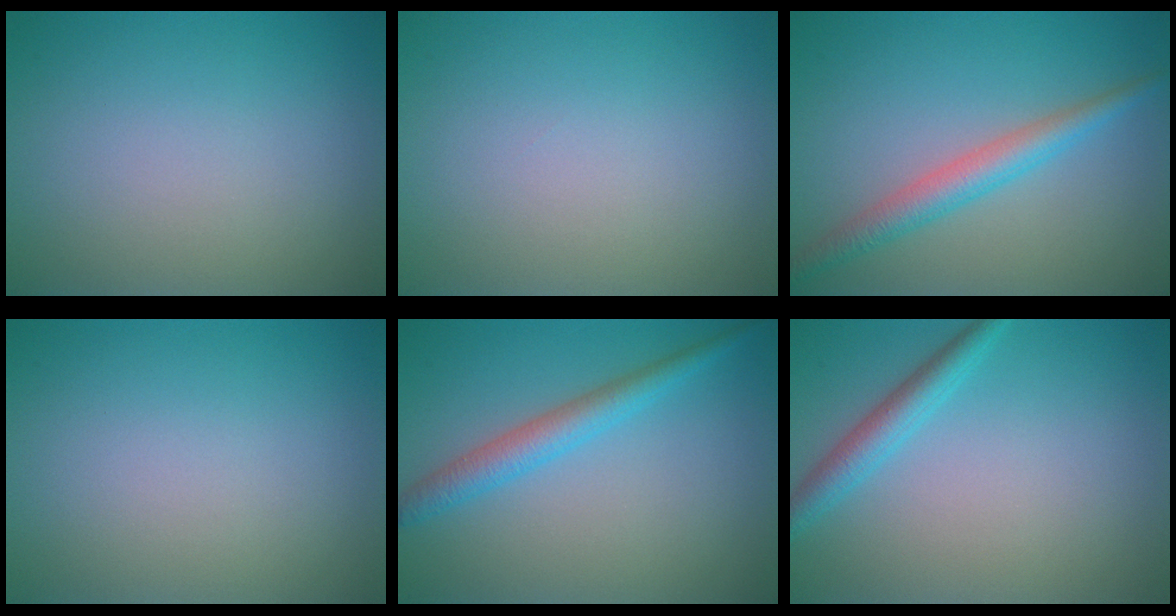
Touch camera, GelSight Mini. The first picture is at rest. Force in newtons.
{"total": 0.0}
{"total": 3.2, "press": 3.2, "slide": 0.2}
{"total": 0.0}
{"total": 3.0, "press": 3.0, "slide": 0.1}
{"total": 2.6, "press": 2.6, "slide": 0.1}